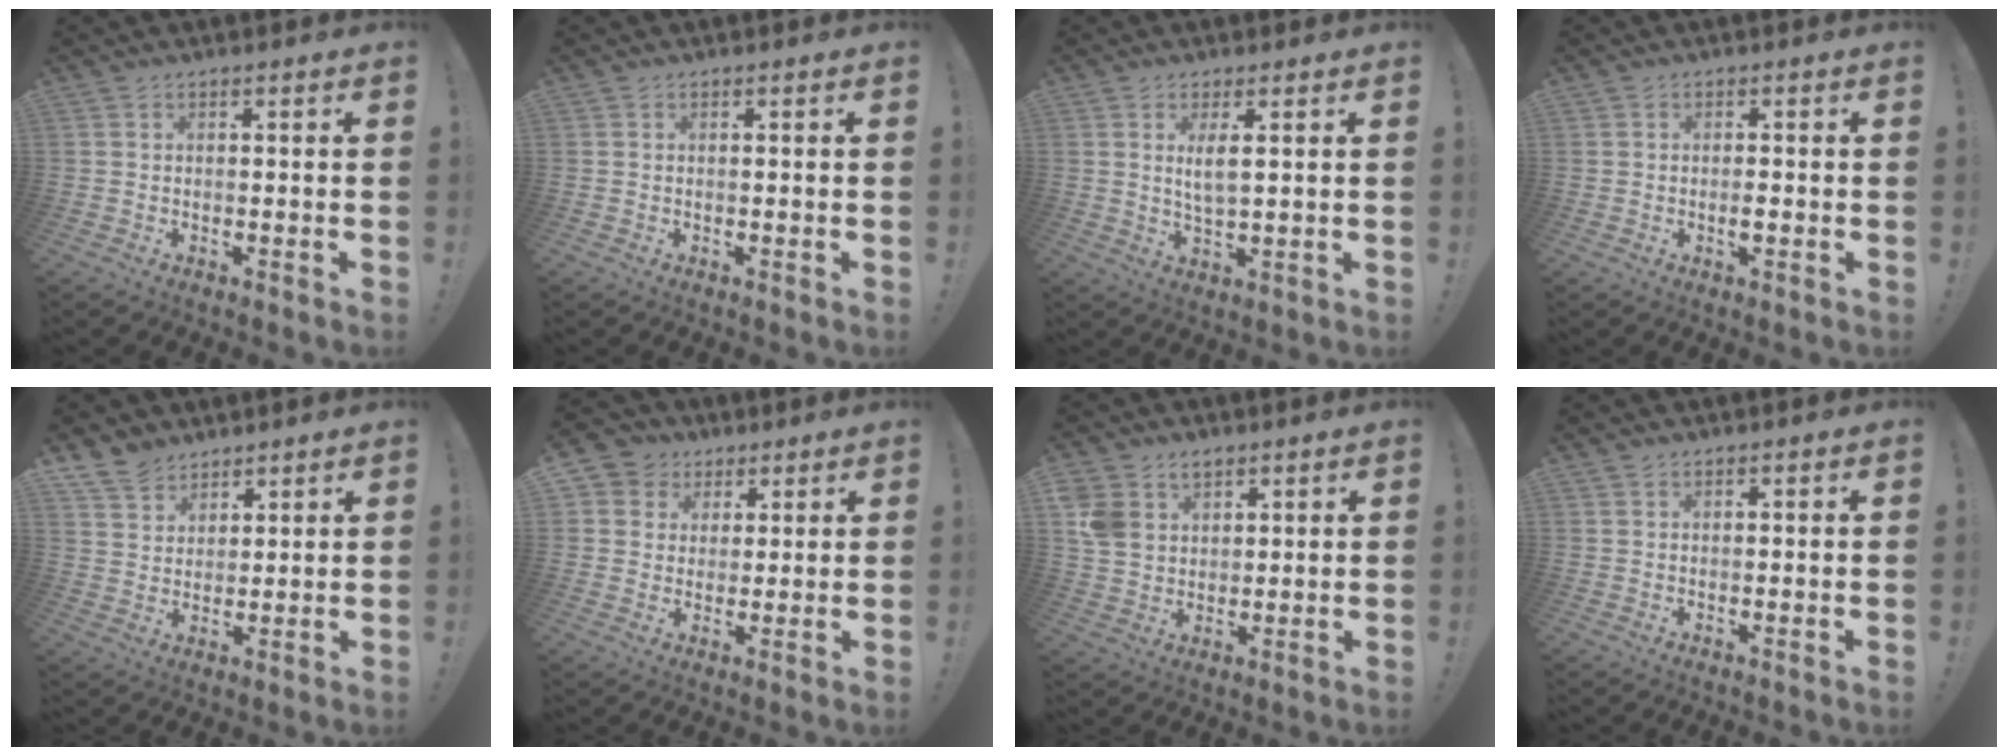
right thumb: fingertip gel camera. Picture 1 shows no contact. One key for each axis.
{"total": 0.0}
{"total": 4.7, "fx": 1.6, "fy": 1.1, "fz": 4.2, "tx": -0.070, "ty": -0.010, "tz": 0.025}
{"total": 2.5, "fx": -0.8, "fy": 2.1, "fz": 1.2, "tx": -0.008, "ty": 0.002, "tz": -0.014}
{"total": 7.7, "fx": 6.2, "fy": 4.4, "fz": 1.2, "tx": -0.023, "ty": -0.042, "tz": 0.121}
{"total": 6.8, "fx": 2.0, "fy": 6.4, "fz": 1.0, "tx": -0.017, "ty": -0.006, "tz": 0.043}
{"total": 8.0, "fx": 4.4, "fy": 6.1, "fz": 2.9, "tx": -0.057, "ty": -0.015, "tz": 0.092}
{"total": 0.5, "fx": 0.5, "fy": 0.2, "fz": 0.0, "tx": 0.005, "ty": -0.001, "tz": 0.009}